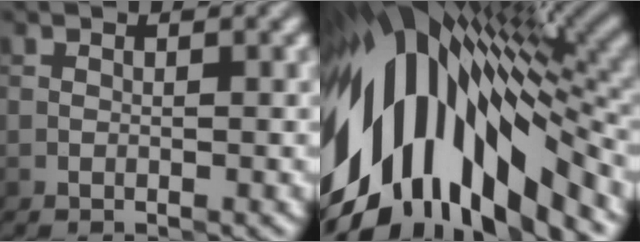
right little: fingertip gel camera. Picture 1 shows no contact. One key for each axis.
{"total": 14.1, "fx": -3.2, "fy": 8.3, "fz": 11.0, "tx": -0.221, "ty": 0.007, "tz": -0.059}